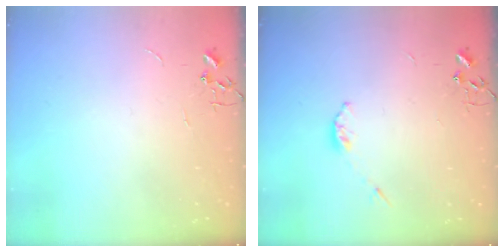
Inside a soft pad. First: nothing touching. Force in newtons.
{"total": 3.4, "press": 3.4, "slide": 0.4}